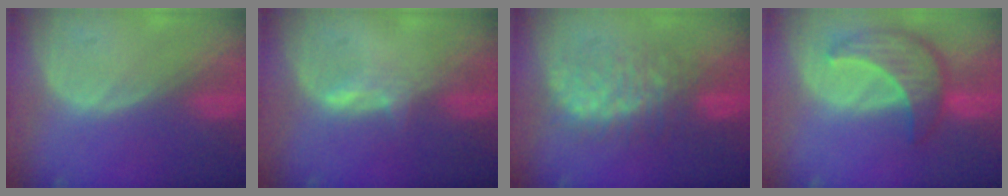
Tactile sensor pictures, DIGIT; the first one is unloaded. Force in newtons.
{"total": 2.1, "press": 2.0, "slide": 0.4}
{"total": 8.0, "press": 8.0, "slide": 0.2}
{"total": 8.6, "press": 7.8, "slide": 3.7}